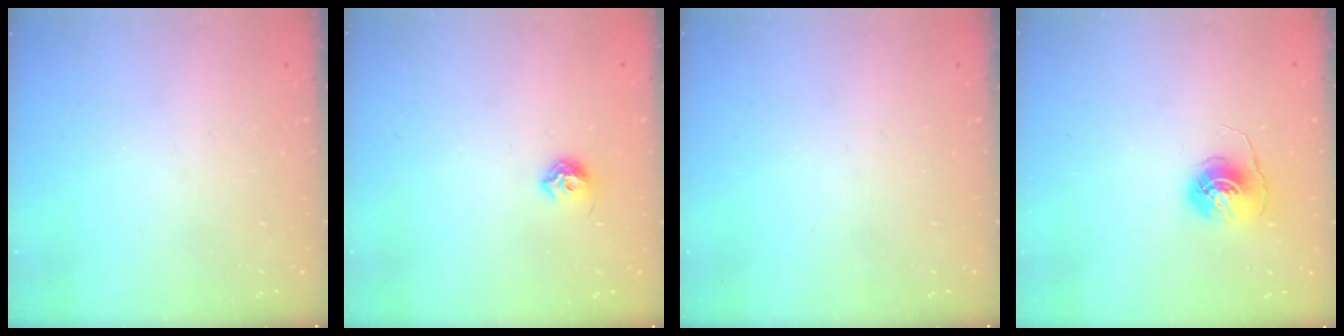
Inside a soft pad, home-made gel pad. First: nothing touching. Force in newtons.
{"total": 6.8, "press": 6.7, "slide": 1.1}
{"total": 0.0}
{"total": 6.0, "press": 6.0, "slide": 0.4}